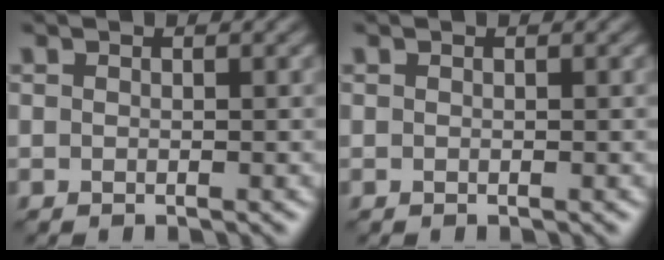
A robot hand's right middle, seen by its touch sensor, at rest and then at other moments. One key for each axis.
{"total": 0.0}